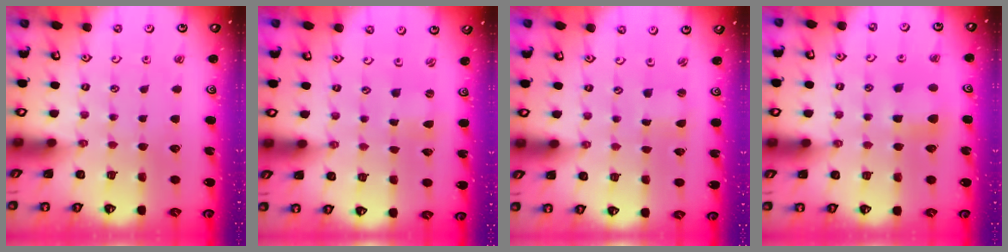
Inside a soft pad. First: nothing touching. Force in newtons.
{"total": 0.0}
{"total": 0.0}
{"total": 5.9, "press": 5.8, "slide": 0.4}